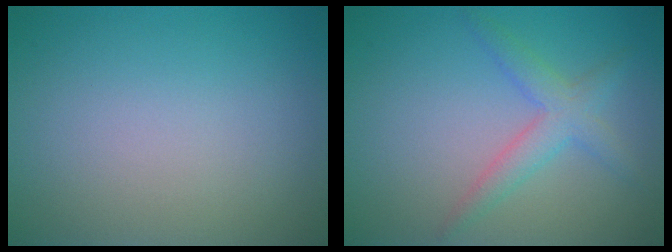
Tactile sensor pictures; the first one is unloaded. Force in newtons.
{"total": 2.9, "press": 2.9, "slide": 0.1}